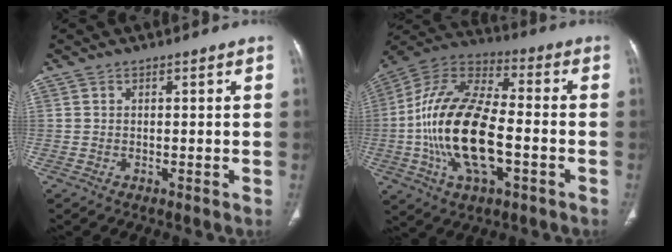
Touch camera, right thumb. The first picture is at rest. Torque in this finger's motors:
{"motor_torque": [0.69, 1.64, 2.54, -0.23, 0.48]}